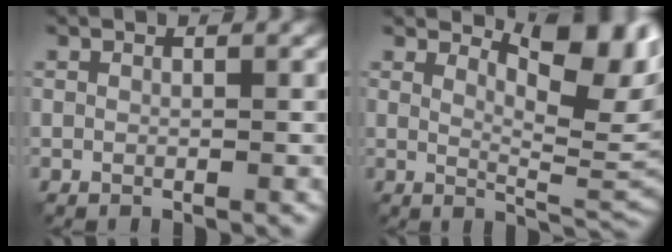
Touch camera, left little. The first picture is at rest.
{"total": 6.2, "force": [3.2, 2.0, 4.9], "torque": [-0.069, -0.010, 0.050]}